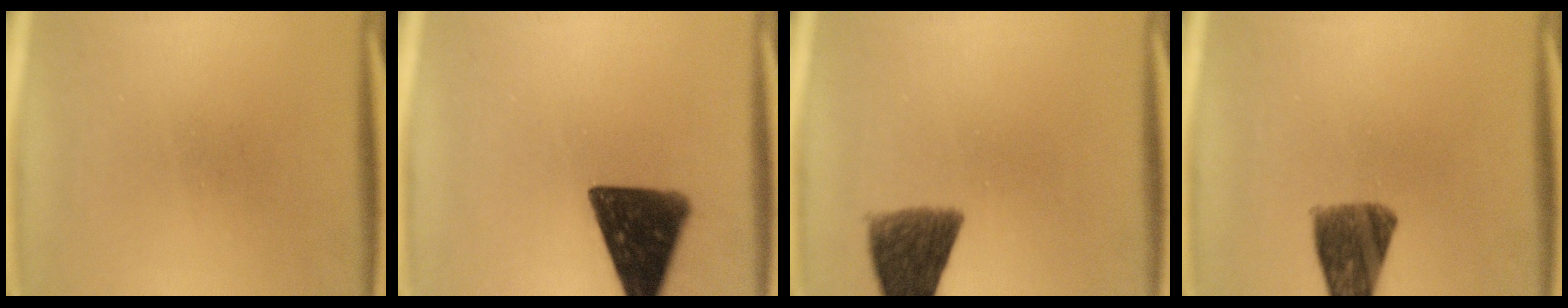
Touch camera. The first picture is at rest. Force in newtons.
{"total": 13.9}
{"total": 9.1}
{"total": 9.2}